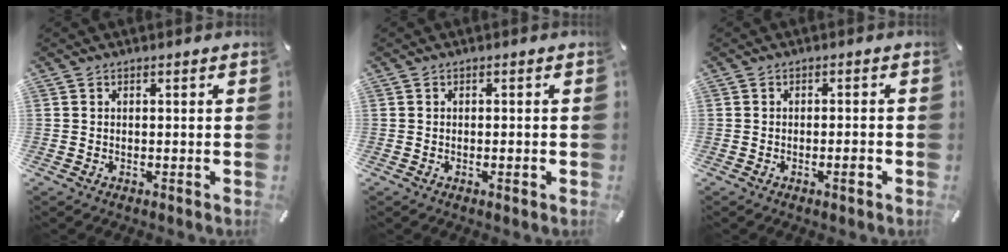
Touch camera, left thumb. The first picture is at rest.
{"total": 1.2, "force": [-0.4, 0.4, 1.0], "torque": [-0.018, -0.002, -0.007]}
{"total": 2.4, "force": [-1.0, 0.6, 2.1], "torque": [-0.036, 0.003, -0.017]}